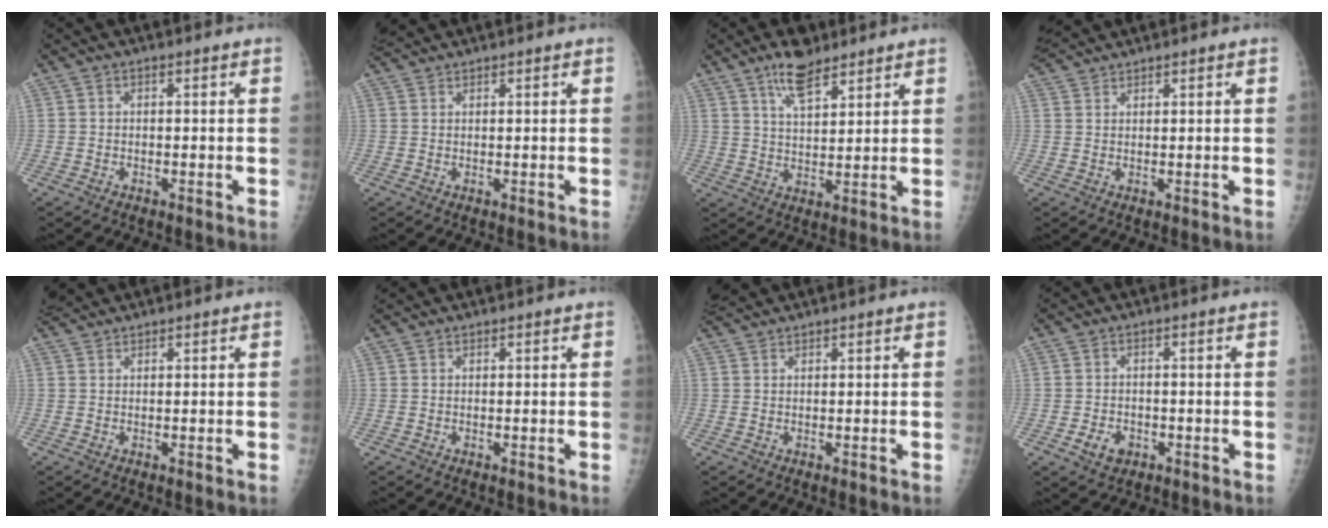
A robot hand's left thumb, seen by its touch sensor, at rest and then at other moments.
{"total": 2.4, "force": [2.4, 0.2, 0.4], "torque": [-0.010, 0.016, 0.051]}
{"total": 7.5, "force": [5.4, 2.8, 4.3], "torque": [-0.061, -0.032, 0.097]}
{"total": 4.7, "force": [4.6, 0.7, 1.1], "torque": [-0.029, 0.013, 0.095]}
{"total": 2.9, "force": [2.8, 0.3, 0.3], "torque": [-0.012, 0.014, 0.062]}
{"total": 0.7, "force": [0.6, 0.2, -0.1], "torque": [0.002, 0.005, 0.013]}
{"total": 2.9, "force": [2.8, 0.1, 0.5], "torque": [-0.015, 0.017, 0.060]}
{"total": 2.8, "force": [-0.9, 2.3, 1.4], "torque": [-0.012, 0.002, -0.008]}